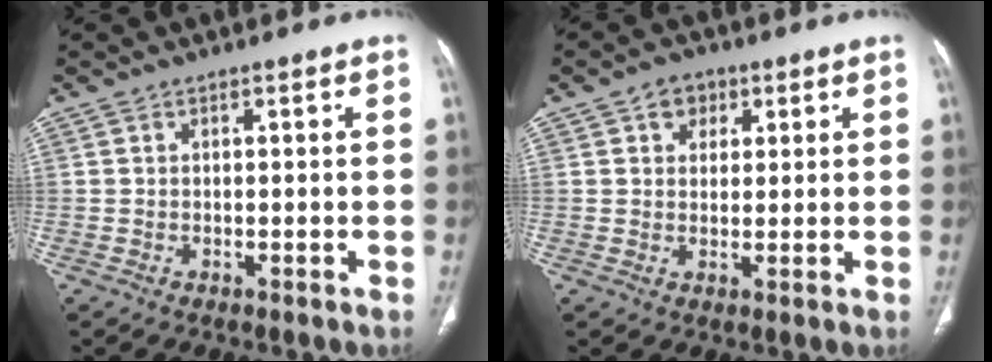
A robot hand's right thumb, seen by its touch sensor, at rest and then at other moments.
{"total": 4.5, "force": [2.1, 3.6, 1.8], "torque": [-0.002, -0.005, 0.029]}